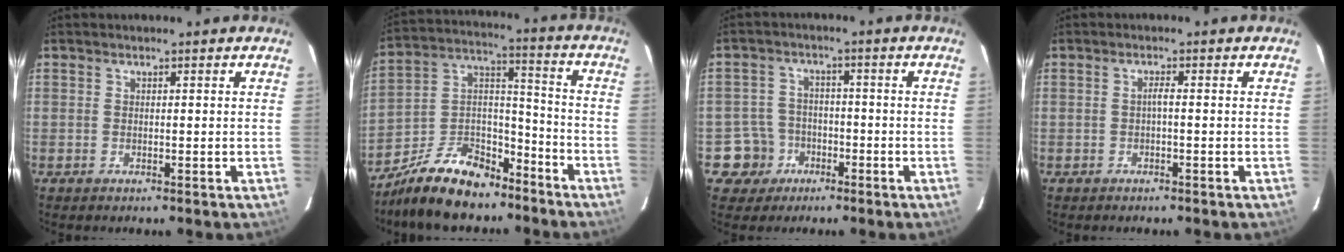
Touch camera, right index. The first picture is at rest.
{"total": 16.3, "force": [-11.6, 8.4, 7.8], "torque": [-0.167, 0.046, -0.191]}
{"total": 6.2, "force": [-2.9, 5.4, 0.2], "torque": [-0.021, 0.023, -0.049]}
{"total": 1.0, "force": [-0.4, 0.0, 0.9], "torque": [-0.017, 0.005, -0.009]}